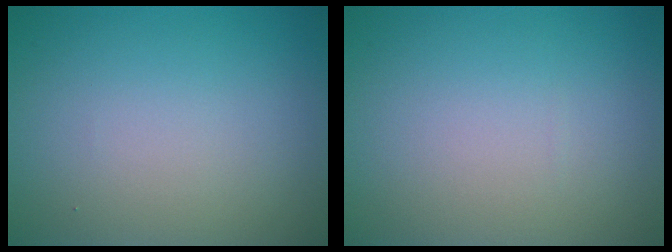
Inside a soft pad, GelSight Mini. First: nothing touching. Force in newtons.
{"total": 0.0}